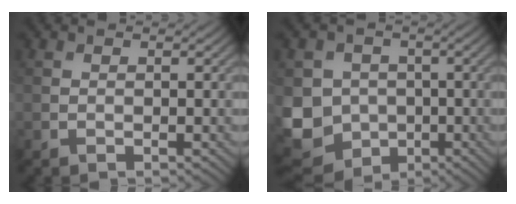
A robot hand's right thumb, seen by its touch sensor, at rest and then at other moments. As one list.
[{"total": 10.3, "force": [-1.8, 9.2, 4.1], "torque": [-0.124, -0.036, -0.050]}]